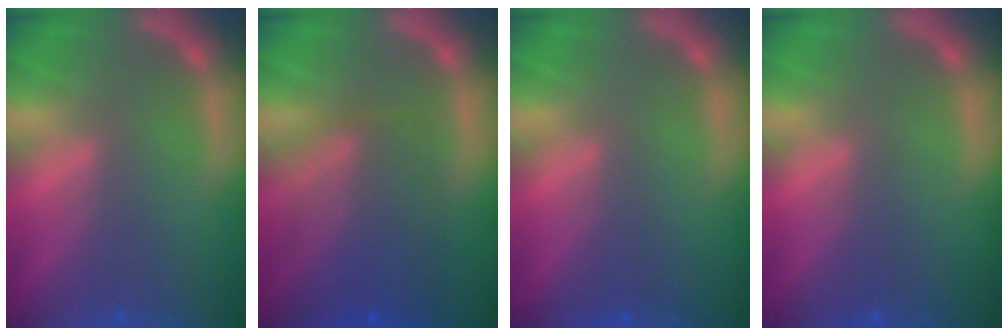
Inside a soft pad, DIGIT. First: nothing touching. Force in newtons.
{"total": 7.1}
{"total": 0.0}
{"total": 0.0}